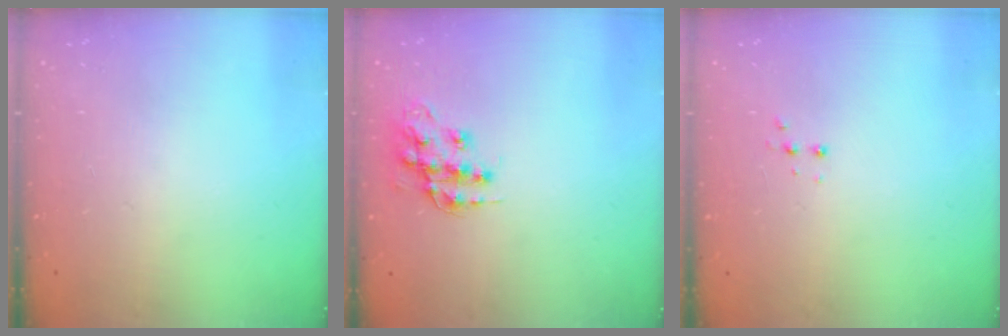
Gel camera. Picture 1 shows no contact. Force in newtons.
{"total": 12.5, "press": 12.5, "slide": 0.9}
{"total": 3.0, "press": 2.9, "slide": 0.7}